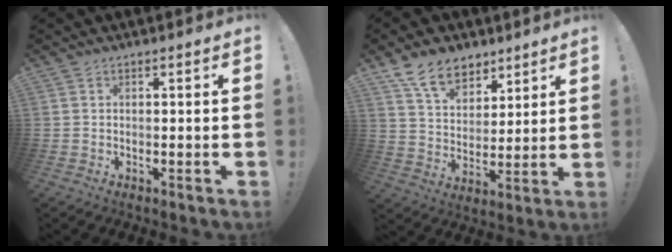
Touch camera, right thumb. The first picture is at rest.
{"total": 12.6, "force": [8.7, 7.8, 4.7], "torque": [-0.080, -0.057, 0.169]}